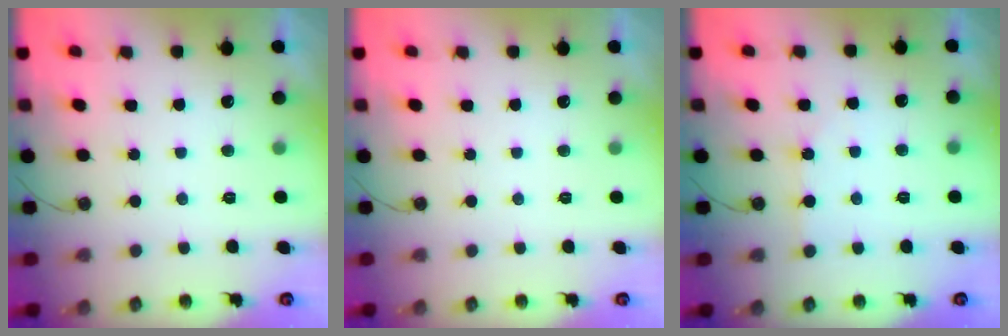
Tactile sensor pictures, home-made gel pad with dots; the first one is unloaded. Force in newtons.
{"total": 0.0}
{"total": 2.9, "press": 2.8, "slide": 0.5}